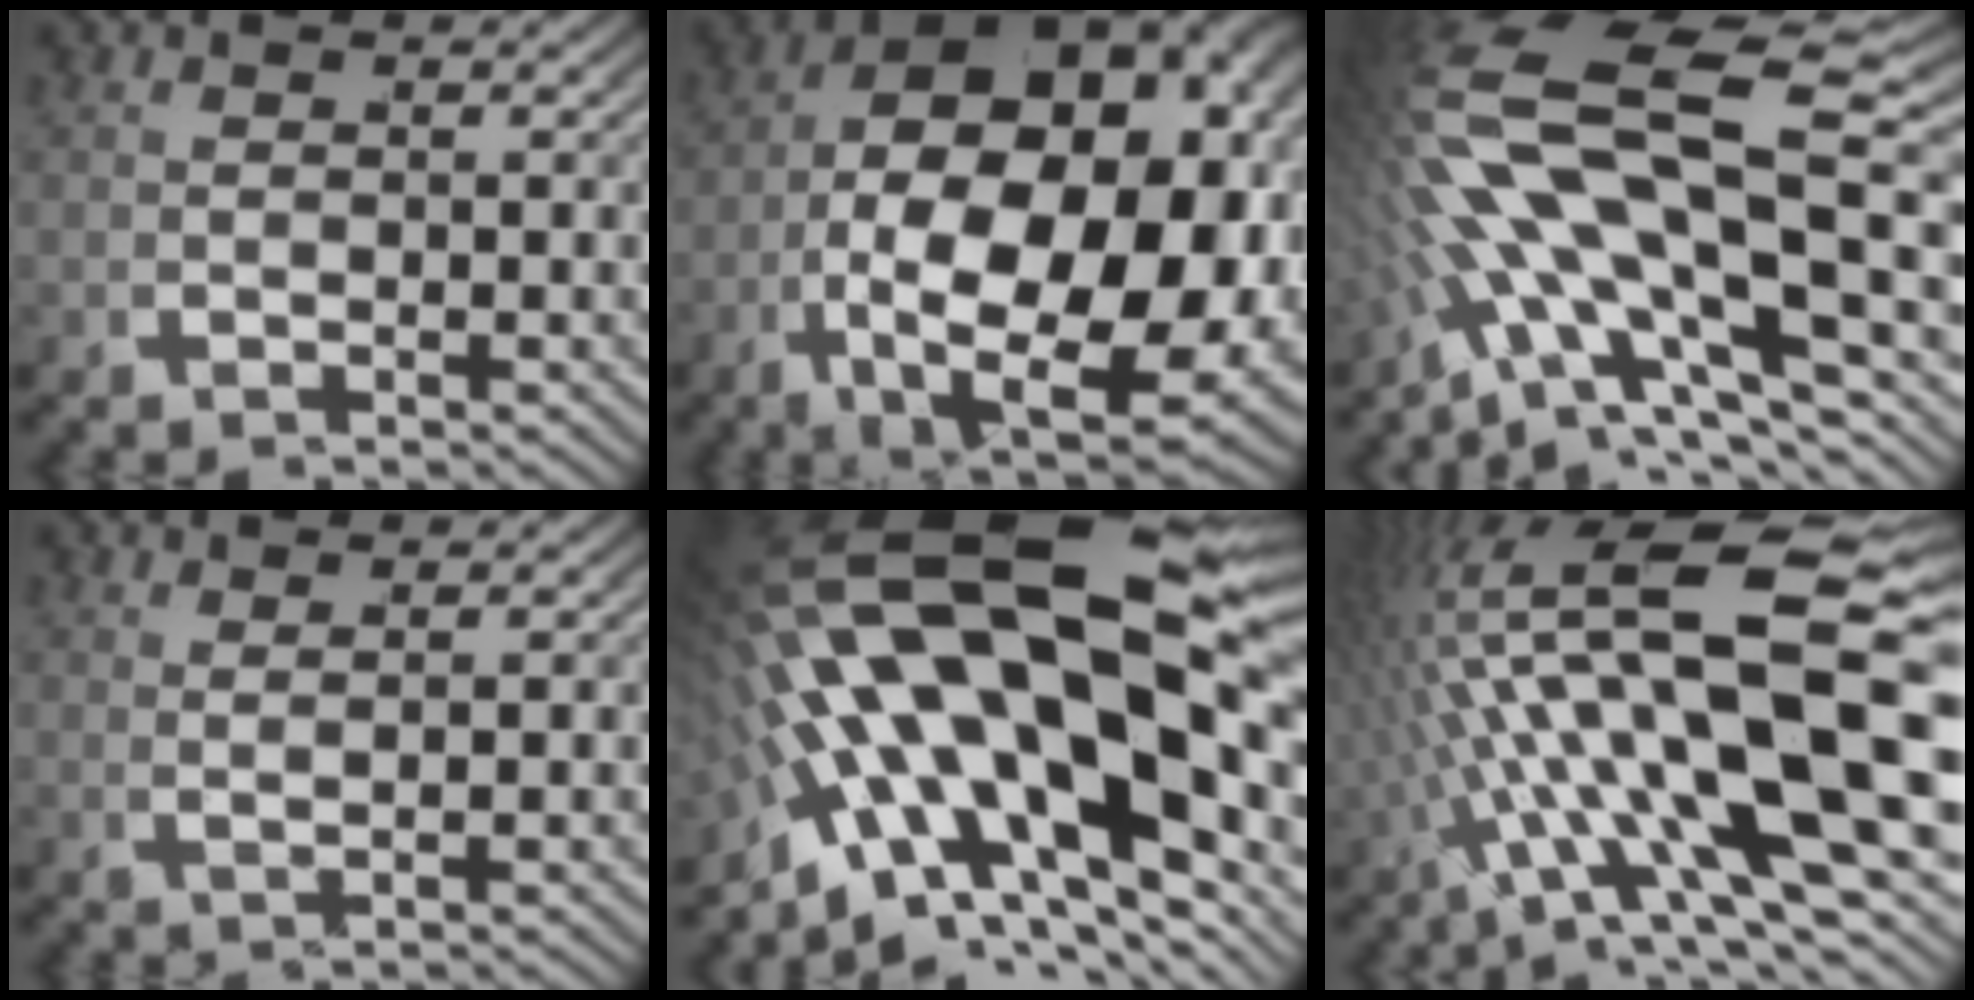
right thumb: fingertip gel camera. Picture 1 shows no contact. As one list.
[{"total": 23.8, "force": [-1.3, 14.3, 19.0], "torque": [-0.329, -0.063, -0.007]}, {"total": 13.1, "force": [-0.1, 6.9, 11.2], "torque": [-0.245, -0.024, 0.002]}, {"total": 2.1, "force": [1.7, -1.2, 0.3], "torque": [0.007, 0.016, 0.023]}, {"total": 18.8, "force": [-0.1, 9.9, 16.0], "torque": [-0.304, -0.028, 0.004]}, {"total": 15.7, "force": [0.0, 7.0, 14.1], "torque": [-0.266, -0.031, 0.012]}]